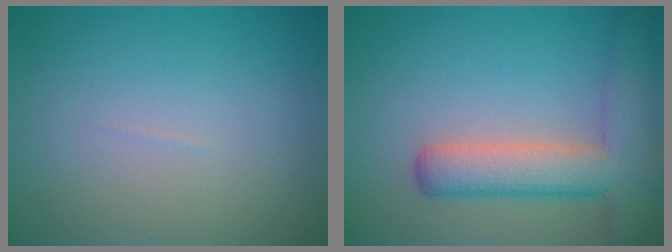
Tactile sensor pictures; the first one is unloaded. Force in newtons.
{"total": 6.3, "press": 6.3, "slide": 0.3}